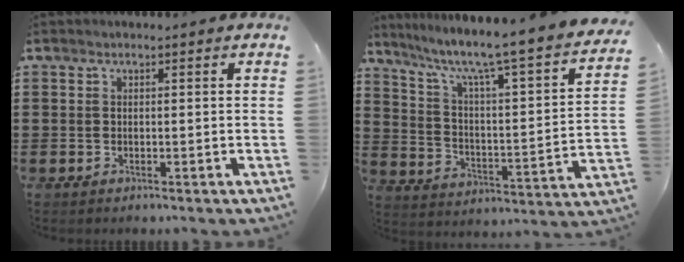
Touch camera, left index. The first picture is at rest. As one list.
[{"total": 5.9, "force": [4.6, -0.2, 3.7], "torque": [-0.094, -0.052, 0.063]}]